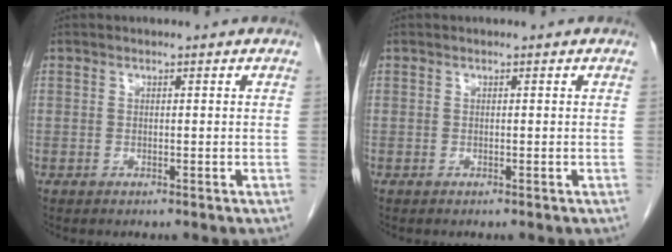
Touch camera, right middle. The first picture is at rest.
{"total": 0.0}